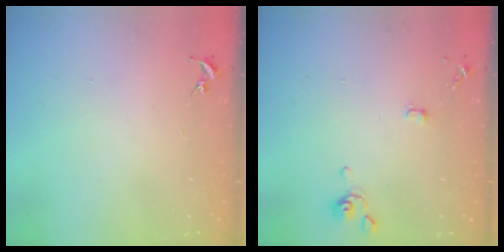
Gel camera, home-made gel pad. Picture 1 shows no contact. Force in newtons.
{"total": 4.6, "press": 4.6, "slide": 0.7}